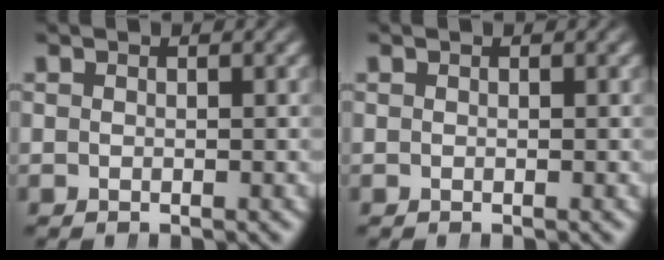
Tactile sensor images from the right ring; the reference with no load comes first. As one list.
[{"total": 0.0}]